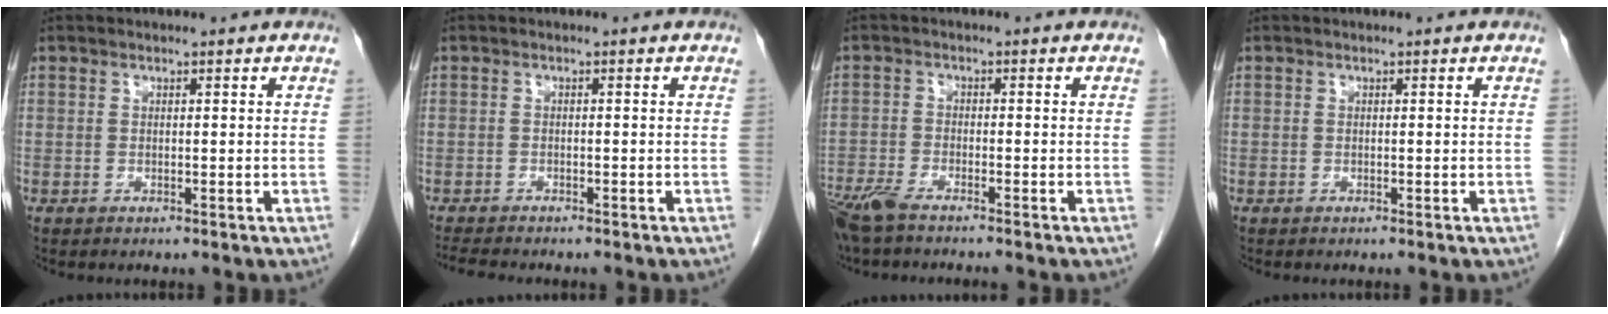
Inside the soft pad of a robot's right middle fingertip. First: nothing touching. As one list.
[{"total": 4.4, "force": [-3.9, 0.7, 1.9], "torque": [-0.033, -0.012, -0.059]}, {"total": 6.0, "force": [-5.0, 0.7, 3.2], "torque": [-0.061, -0.015, -0.094]}, {"total": 0.0}]